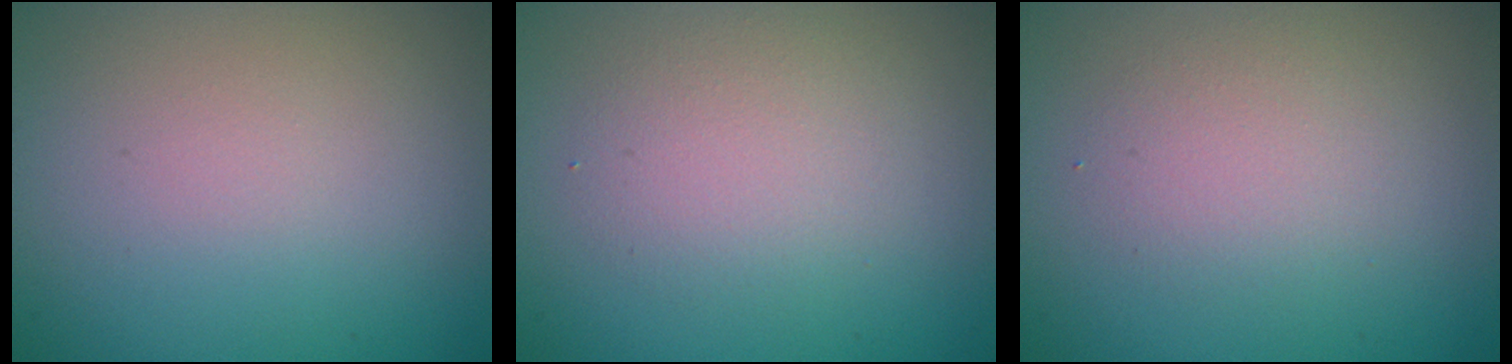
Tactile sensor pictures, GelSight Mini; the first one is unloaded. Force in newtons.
{"total": 2.8, "press": 2.8, "slide": 0.2}
{"total": 2.1, "press": 2.1, "slide": 0.2}